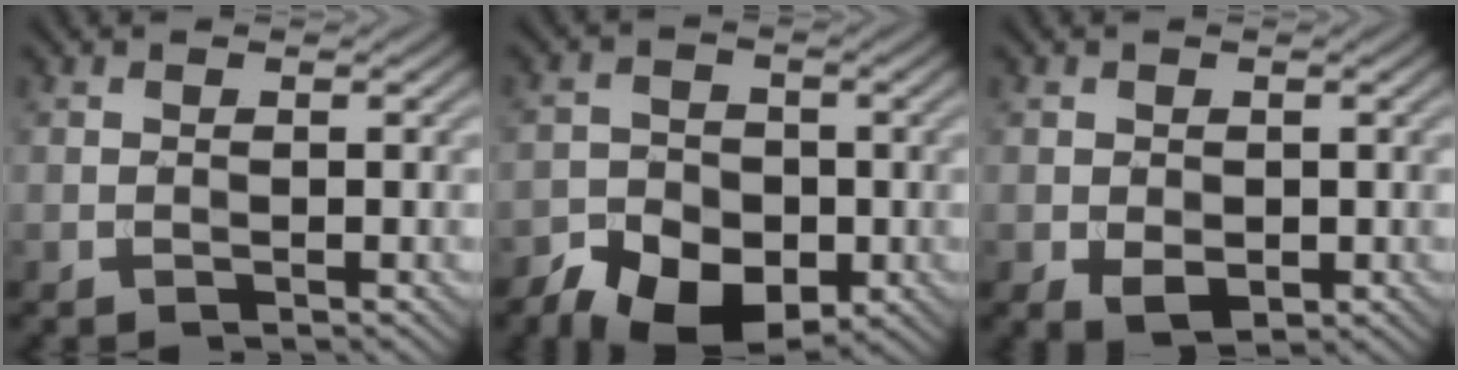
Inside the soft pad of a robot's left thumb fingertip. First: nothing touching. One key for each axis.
{"total": 9.2, "fx": -5.6, "fy": 6.2, "fz": 3.9, "tx": -0.054, "ty": -0.018, "tz": -0.101}
{"total": 2.9, "fx": -0.7, "fy": 2.2, "fz": 1.8, "tx": -0.038, "ty": -0.012, "tz": -0.011}